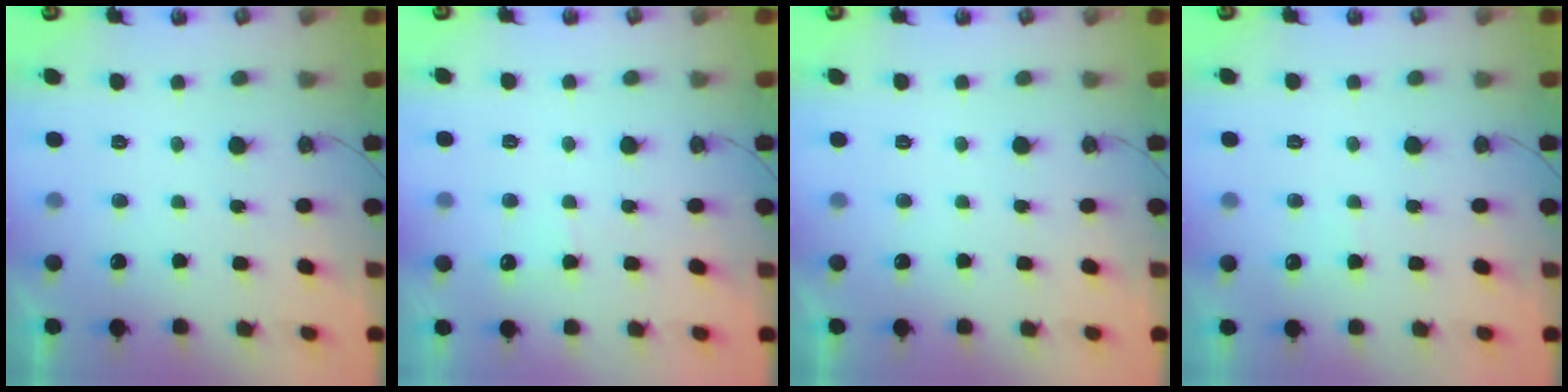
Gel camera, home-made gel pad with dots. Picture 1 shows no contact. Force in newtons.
{"total": 5.5, "press": 5.5, "slide": 0.7}
{"total": 0.0}
{"total": 5.2, "press": 5.1, "slide": 0.7}